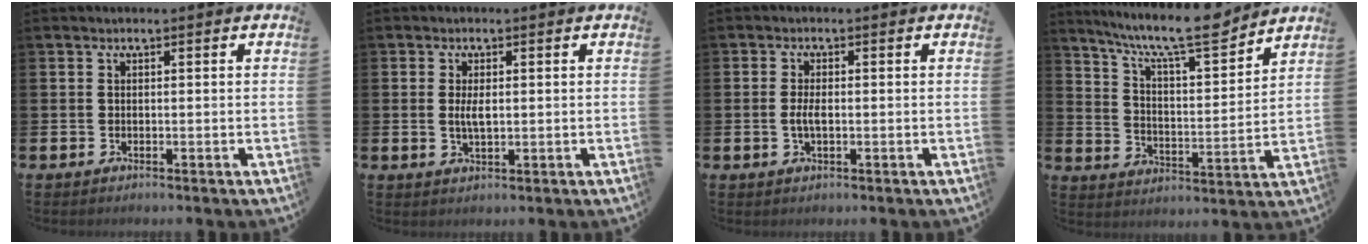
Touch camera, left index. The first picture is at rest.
{"total": 2.6, "force": [0.2, 1.1, 2.3], "torque": [-0.046, 0.004, 0.002]}
{"total": 2.3, "force": [-0.3, 0.9, 2.1], "torque": [-0.037, 0.000, -0.006]}
{"total": 11.1, "force": [9.6, 1.7, 5.3], "torque": [-0.115, -0.063, 0.162]}